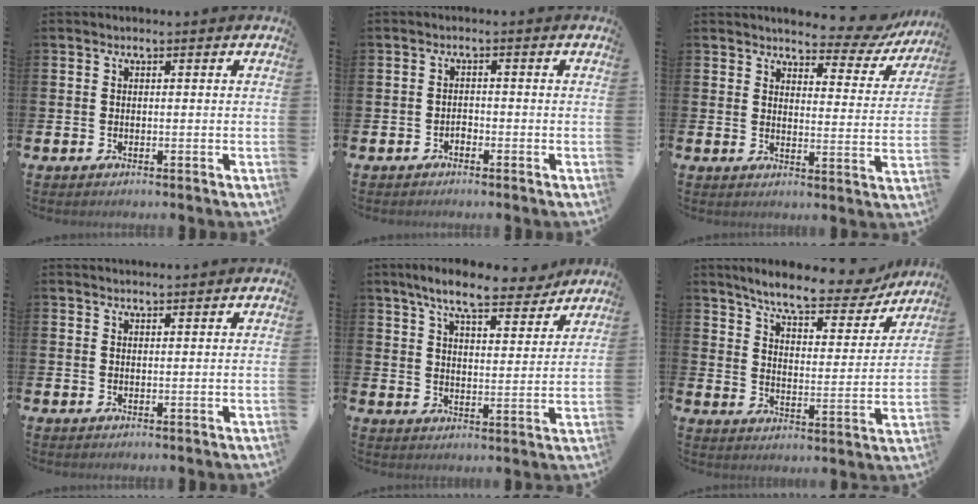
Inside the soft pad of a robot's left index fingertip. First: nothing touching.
{"total": 1.0, "force": [-0.8, 0.6, 0.2], "torque": [-0.007, 0.000, -0.017]}
{"total": 4.9, "force": [4.7, 1.2, 0.8], "torque": [-0.024, -0.036, 0.077]}
{"total": 0.8, "force": [0.8, -0.1, 0.1], "torque": [0.010, -0.006, 0.013]}
{"total": 8.7, "force": [7.6, 1.9, 3.8], "torque": [-0.076, -0.035, 0.129]}
{"total": 8.5, "force": [7.7, 1.7, 3.3], "torque": [-0.080, -0.051, 0.128]}